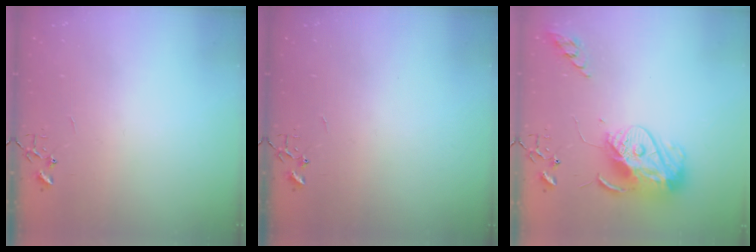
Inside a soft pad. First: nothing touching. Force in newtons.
{"total": 0.0}
{"total": 16.5, "press": 16.4, "slide": 1.3}